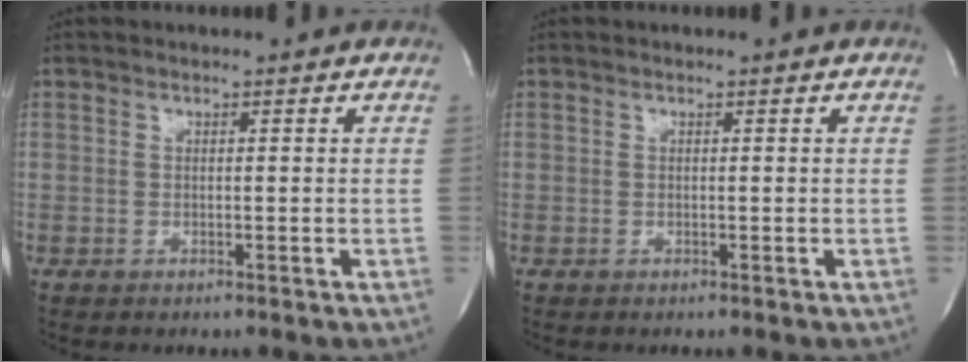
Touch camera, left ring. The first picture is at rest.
{"total": 0.0}